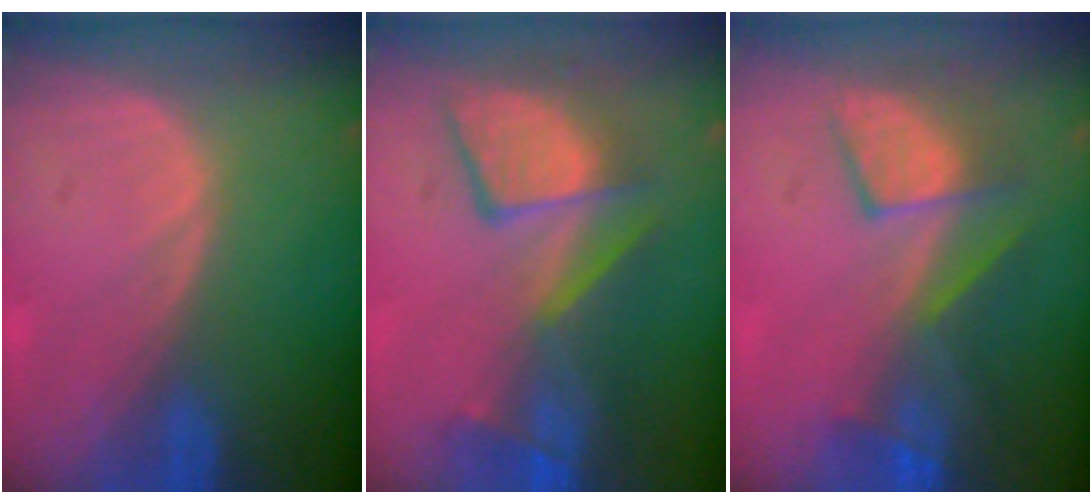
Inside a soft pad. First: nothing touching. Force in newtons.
{"total": 9.5, "press": 9.2, "slide": 2.1}
{"total": 7.7, "press": 7.4, "slide": 2.2}